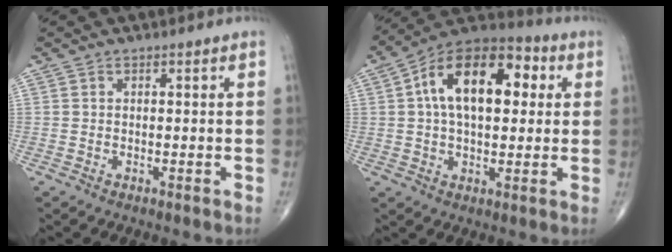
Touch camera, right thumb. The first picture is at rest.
{"total": 18.2, "force": [3.9, 10.0, 14.7], "torque": [-0.214, 0.028, 0.051]}